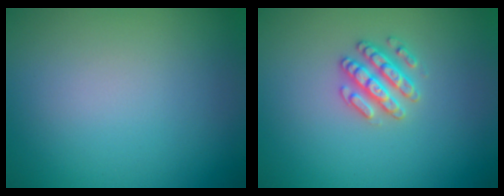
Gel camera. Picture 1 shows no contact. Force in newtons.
{"total": 2.6, "press": 2.6, "slide": 0.3}